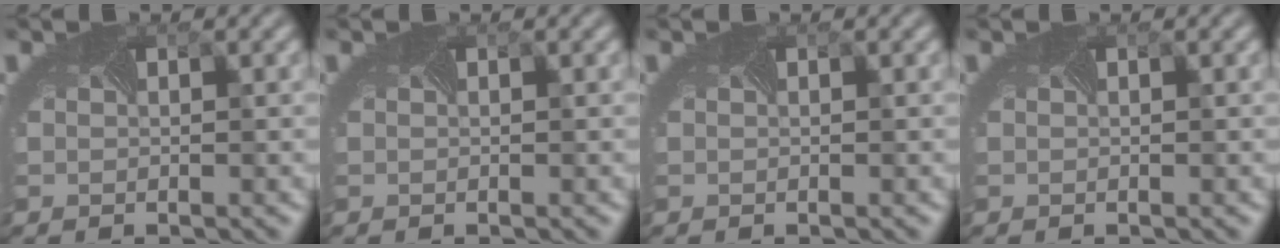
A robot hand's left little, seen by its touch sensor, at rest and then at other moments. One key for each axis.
{"total": 0.0}
{"total": 0.0}
{"total": 0.0}